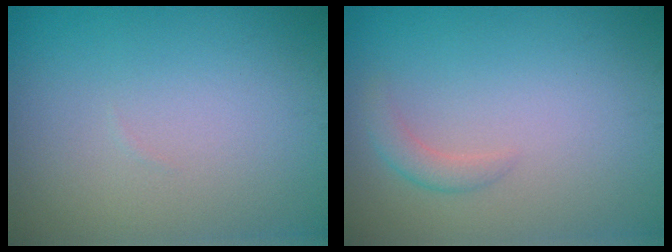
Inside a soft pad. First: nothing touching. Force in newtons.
{"total": 1.4, "press": 1.4, "slide": 0.1}